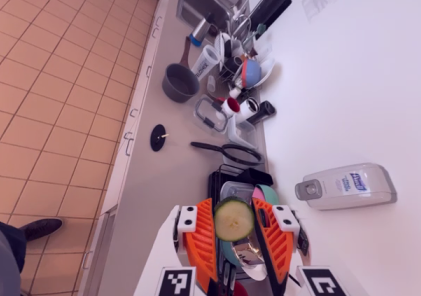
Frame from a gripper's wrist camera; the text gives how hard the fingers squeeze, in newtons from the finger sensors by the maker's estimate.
{"total": 7.7, "left": 7.9, "right": 7.4}